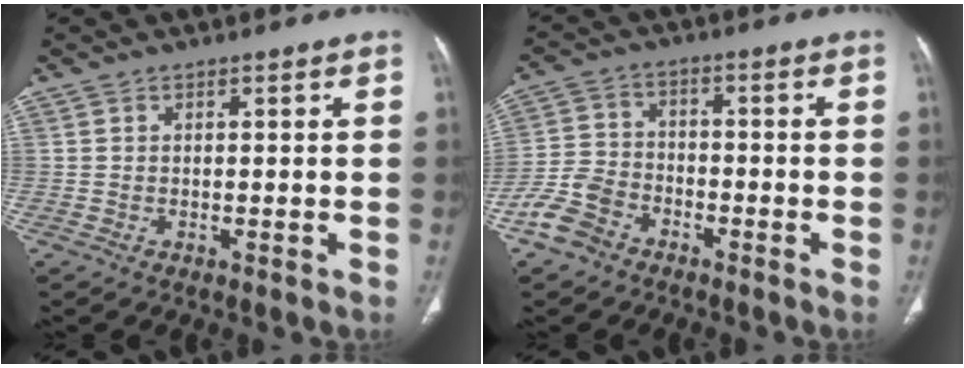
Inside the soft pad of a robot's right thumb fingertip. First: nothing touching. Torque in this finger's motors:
{"motor_torque": [1.44, 1.19, 0.27, -0.85, 0.08]}